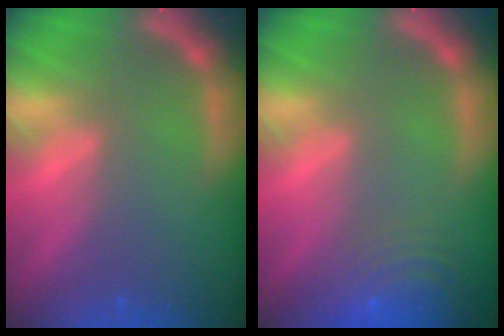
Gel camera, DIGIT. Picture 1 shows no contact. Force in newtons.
{"total": 8.5}